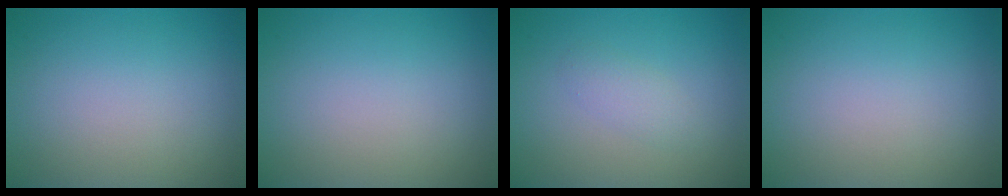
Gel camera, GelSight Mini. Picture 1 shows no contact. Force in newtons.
{"total": 0.0}
{"total": 1.5, "press": 1.5, "slide": 0.1}
{"total": 0.0}